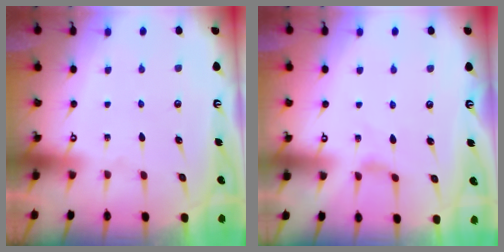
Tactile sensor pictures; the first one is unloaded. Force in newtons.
{"total": 2.1, "press": 2.0, "slide": 0.5}